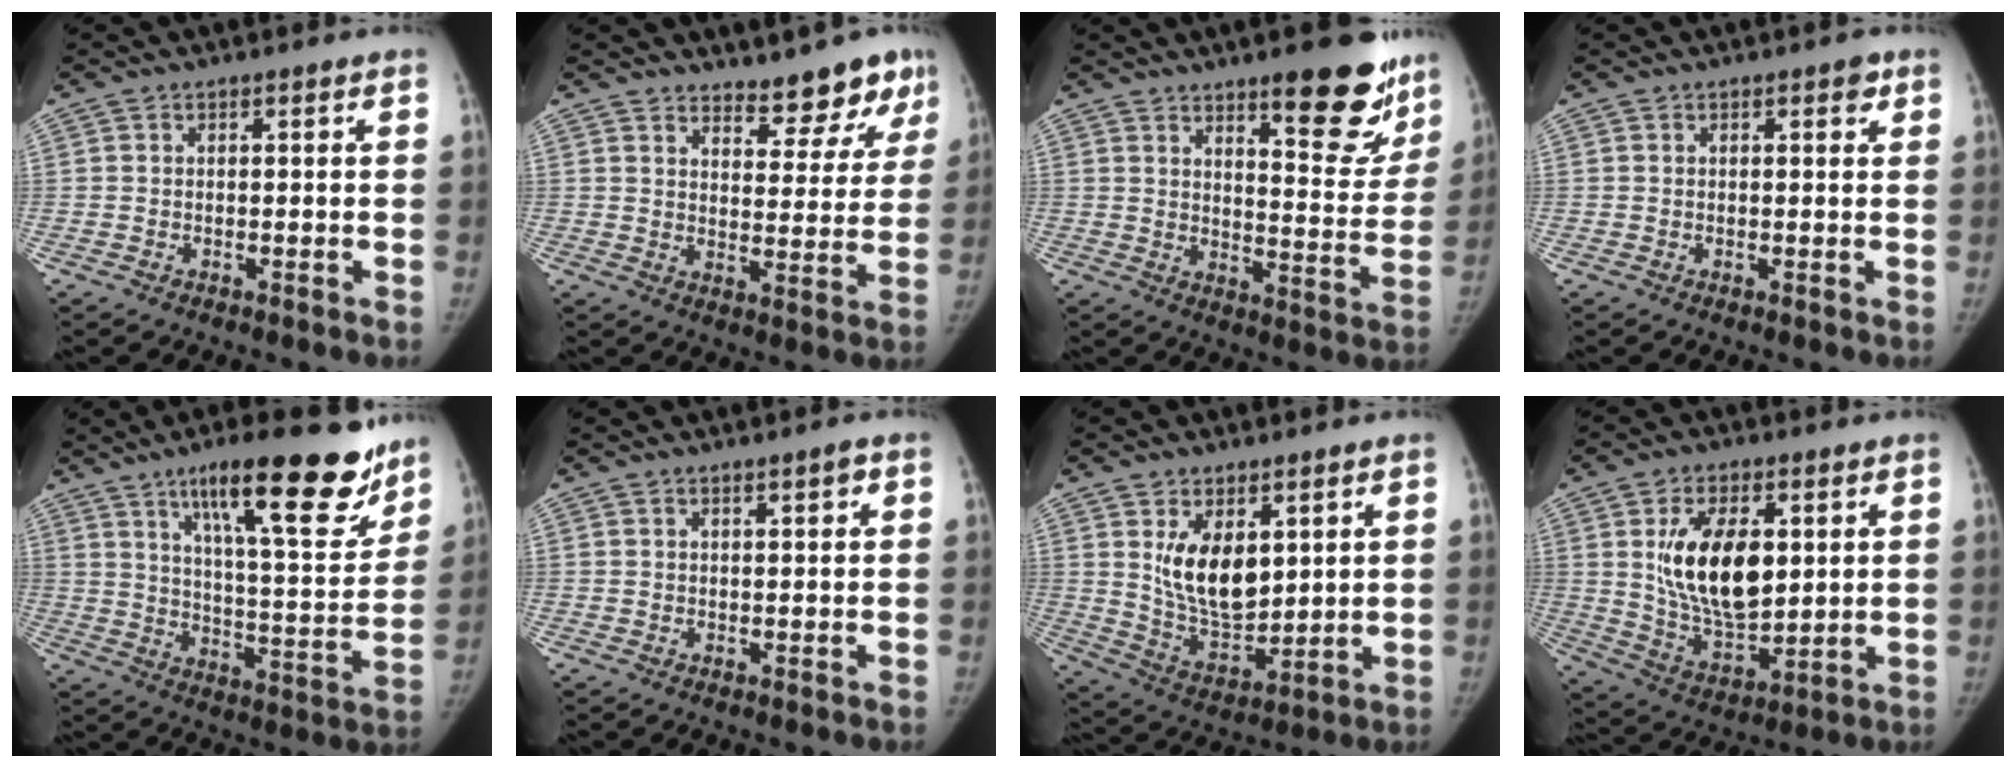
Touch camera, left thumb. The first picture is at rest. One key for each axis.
{"total": 9.7, "fx": 8.2, "fy": 3.6, "fz": 3.8, "tx": -0.009, "ty": -0.059, "tz": 0.106}
{"total": 16.4, "fx": 11.0, "fy": 4.8, "fz": 11.2, "tx": -0.091, "ty": -0.081, "tz": 0.154}
{"total": 1.6, "fx": 0.8, "fy": 0.8, "fz": 1.1, "tx": -0.006, "ty": -0.001, "tz": 0.008}
{"total": 23.4, "fx": 14.9, "fy": 6.0, "fz": 17.0, "tx": -0.209, "ty": -0.068, "tz": 0.228}
{"total": 1.5, "fx": 0.9, "fy": 0.2, "fz": 1.2, "tx": -0.017, "ty": -0.004, "tz": 0.014}
{"total": 12.0, "fx": 4.0, "fy": 6.8, "fz": 9.1, "tx": -0.124, "ty": -0.035, "tz": 0.091}
{"total": 16.4, "fx": 3.7, "fy": 9.1, "fz": 13.2, "tx": -0.201, "ty": -0.027, "tz": 0.079}